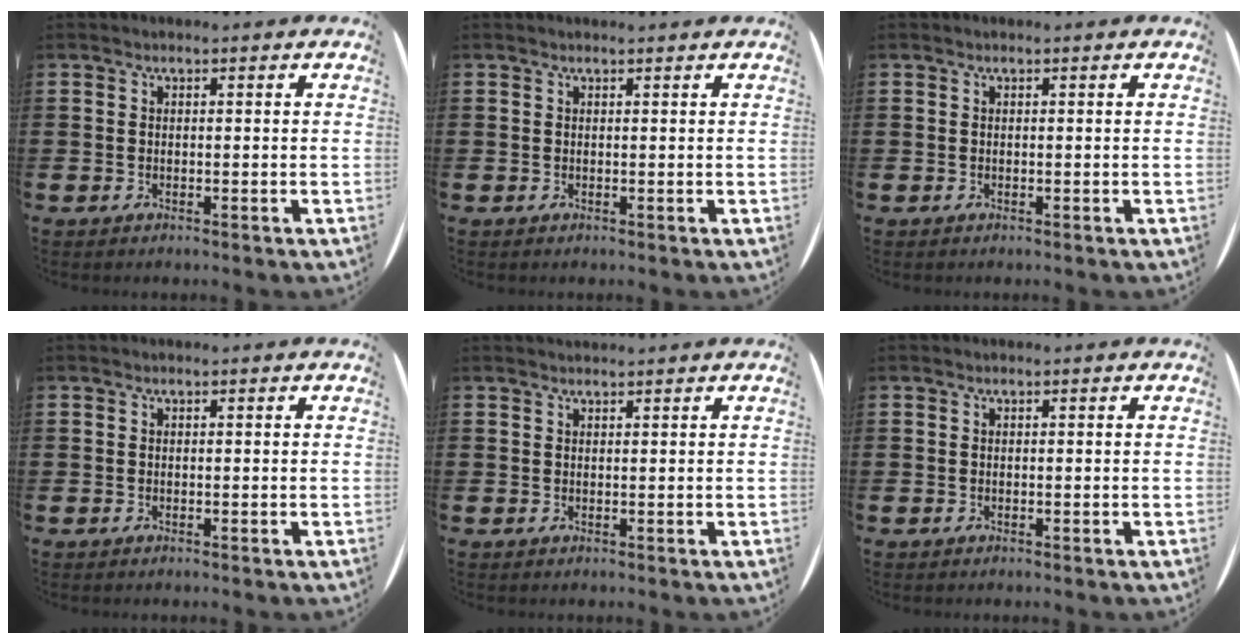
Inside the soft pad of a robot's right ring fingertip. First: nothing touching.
{"total": 0.0}
{"total": 0.0}
{"total": 0.0}
{"total": 0.7, "force": [0.7, -0.1, 0.0], "torque": [0.001, 0.001, 0.014]}
{"total": 0.0}